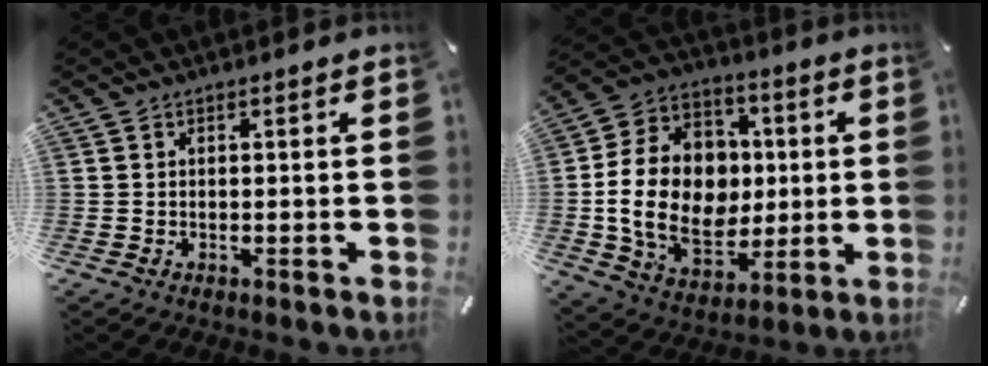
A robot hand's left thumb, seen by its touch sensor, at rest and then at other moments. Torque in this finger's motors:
{"motor_torque": [1.90, 2.54, 1.87, -0.18, 0.39]}